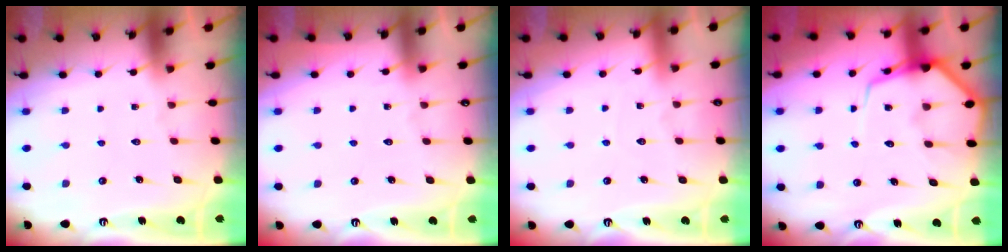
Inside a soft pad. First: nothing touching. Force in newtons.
{"total": 3.2, "press": 3.2, "slide": 0.6}
{"total": 2.4, "press": 2.4, "slide": 0.2}
{"total": 8.7, "press": 8.6, "slide": 1.0}